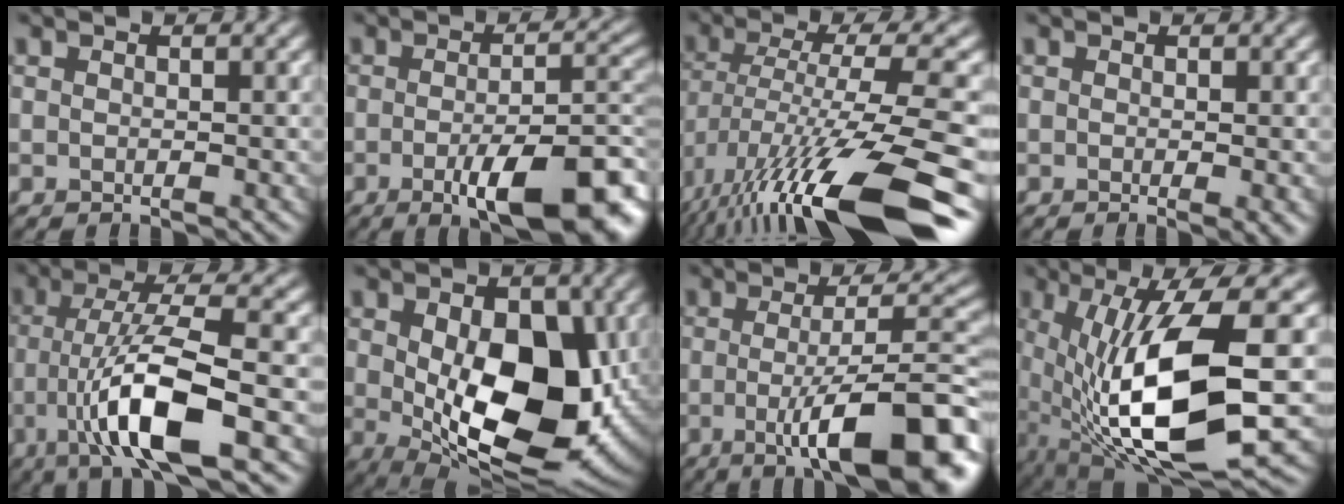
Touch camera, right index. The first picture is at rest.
{"total": 10.5, "force": [-4.5, 2.8, 9.0], "torque": [-0.131, -0.005, -0.068]}
{"total": 15.6, "force": [-7.5, 3.8, 13.1], "torque": [-0.236, 0.000, -0.118]}
{"total": 1.8, "force": [-0.3, 0.3, 1.7], "torque": [-0.021, -0.007, -0.004]}
{"total": 9.2, "force": [-2.7, 2.0, 8.5], "torque": [-0.145, 0.006, -0.052]}
{"total": 13.6, "force": [-0.4, 7.8, 11.1], "torque": [-0.164, -0.022, 0.006]}
{"total": 12.6, "force": [-3.8, 3.2, 11.6], "torque": [-0.153, -0.002, -0.057]}
{"total": 13.1, "force": [-1.3, 3.9, 12.4], "torque": [-0.235, -0.023, -0.015]}